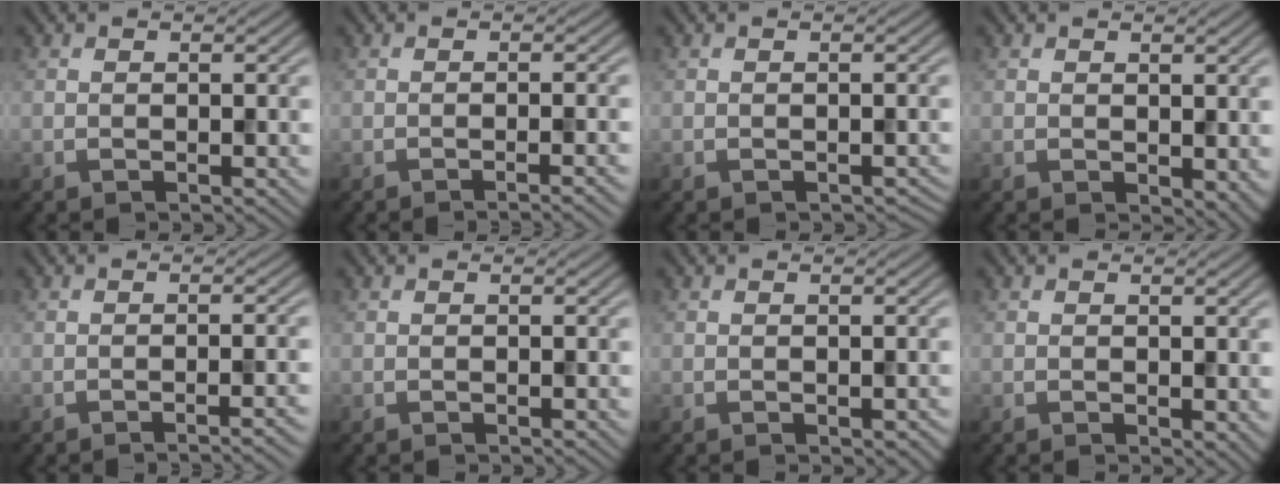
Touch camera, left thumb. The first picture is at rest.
{"total": 2.1, "force": [-1.0, 0.4, 1.7], "torque": [-0.013, 0.002, -0.024]}
{"total": 0.5, "force": [-0.4, 0.2, 0.3], "torque": [-0.003, -0.005, -0.003]}
{"total": 2.0, "force": [0.2, 1.3, 1.5], "torque": [-0.022, -0.006, 0.009]}
{"total": 2.6, "force": [-1.4, 0.5, 2.1], "torque": [-0.018, 0.006, -0.028]}
{"total": 0.0}
{"total": 0.6, "force": [-0.2, 0.3, 0.5], "torque": [-0.006, -0.003, 0.001]}
{"total": 1.0, "force": [0.2, 0.7, 0.8], "torque": [-0.009, -0.004, 0.006]}